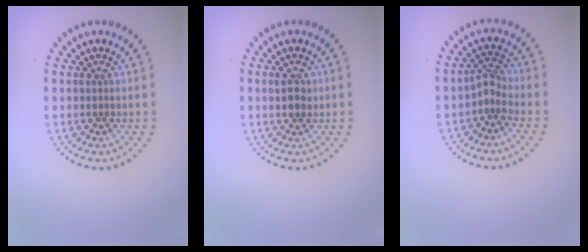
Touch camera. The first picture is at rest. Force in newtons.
{"total": 1.8, "press": 1.7, "slide": 0.5}
{"total": 1.9, "press": 1.4, "slide": 1.3}